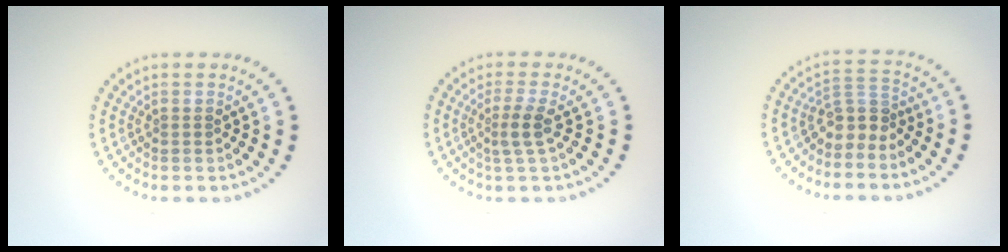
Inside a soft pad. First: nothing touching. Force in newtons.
{"total": 2.0, "press": 1.5, "slide": 1.3}
{"total": 2.8, "press": 2.0, "slide": 1.9}